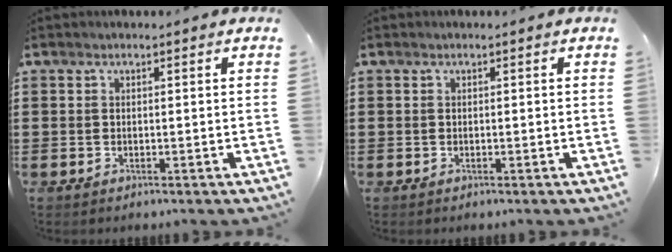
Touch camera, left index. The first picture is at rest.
{"total": 0.0}